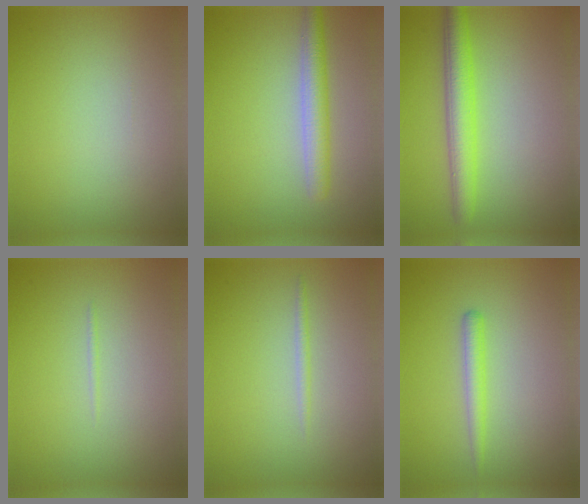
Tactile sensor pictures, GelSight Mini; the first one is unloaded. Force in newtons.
{"total": 3.0, "press": 3.0, "slide": 0.1}
{"total": 4.0, "press": 4.0, "slide": 0.2}
{"total": 0.7, "press": 0.7, "slide": 0.2}
{"total": 0.7, "press": 0.7, "slide": 0.1}
{"total": 1.7, "press": 1.7, "slide": 0.2}